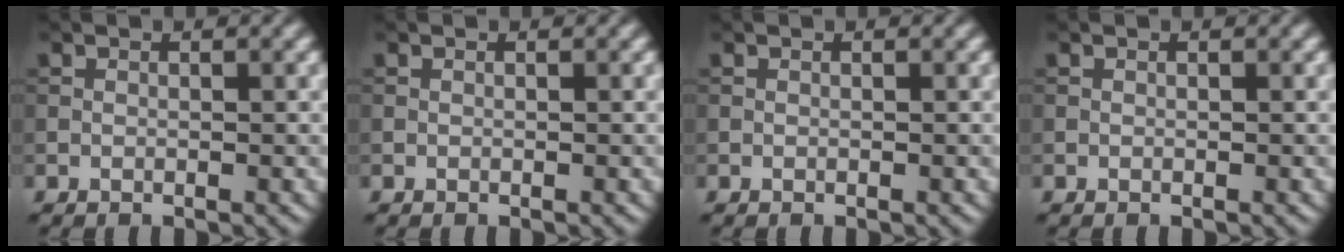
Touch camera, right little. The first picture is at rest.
{"total": 0.0}
{"total": 0.0}
{"total": 0.0}